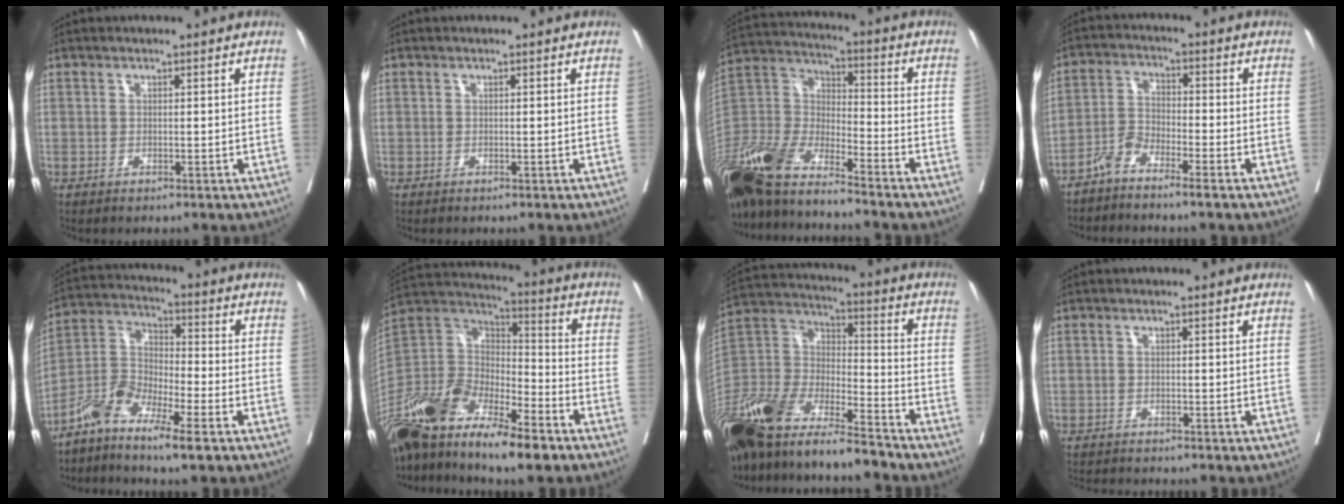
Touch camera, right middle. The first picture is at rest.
{"total": 0.0}
{"total": 18.5, "force": [-15.2, 4.2, 9.7], "torque": [-0.218, -0.016, -0.298]}
{"total": 4.3, "force": [-3.7, 0.2, 2.2], "torque": [-0.055, -0.005, -0.081]}
{"total": 8.7, "force": [-6.4, 1.0, 5.8], "torque": [-0.129, -0.001, -0.132]}
{"total": 20.7, "force": [-15.1, 5.5, 13.0], "torque": [-0.284, -0.021, -0.287]}
{"total": 22.5, "force": [-18.4, 4.8, 12.0], "torque": [-0.270, -0.025, -0.350]}
{"total": 3.7, "force": [-3.6, 0.0, 0.9], "torque": [-0.010, -0.012, -0.056]}